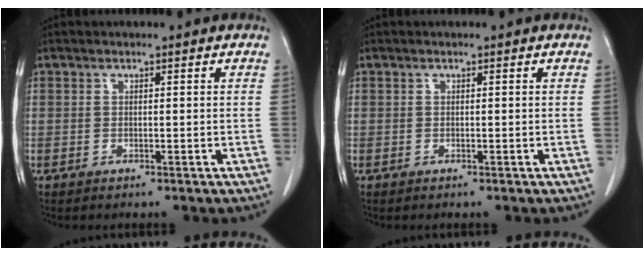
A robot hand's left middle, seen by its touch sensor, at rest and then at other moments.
{"total": 0.0}